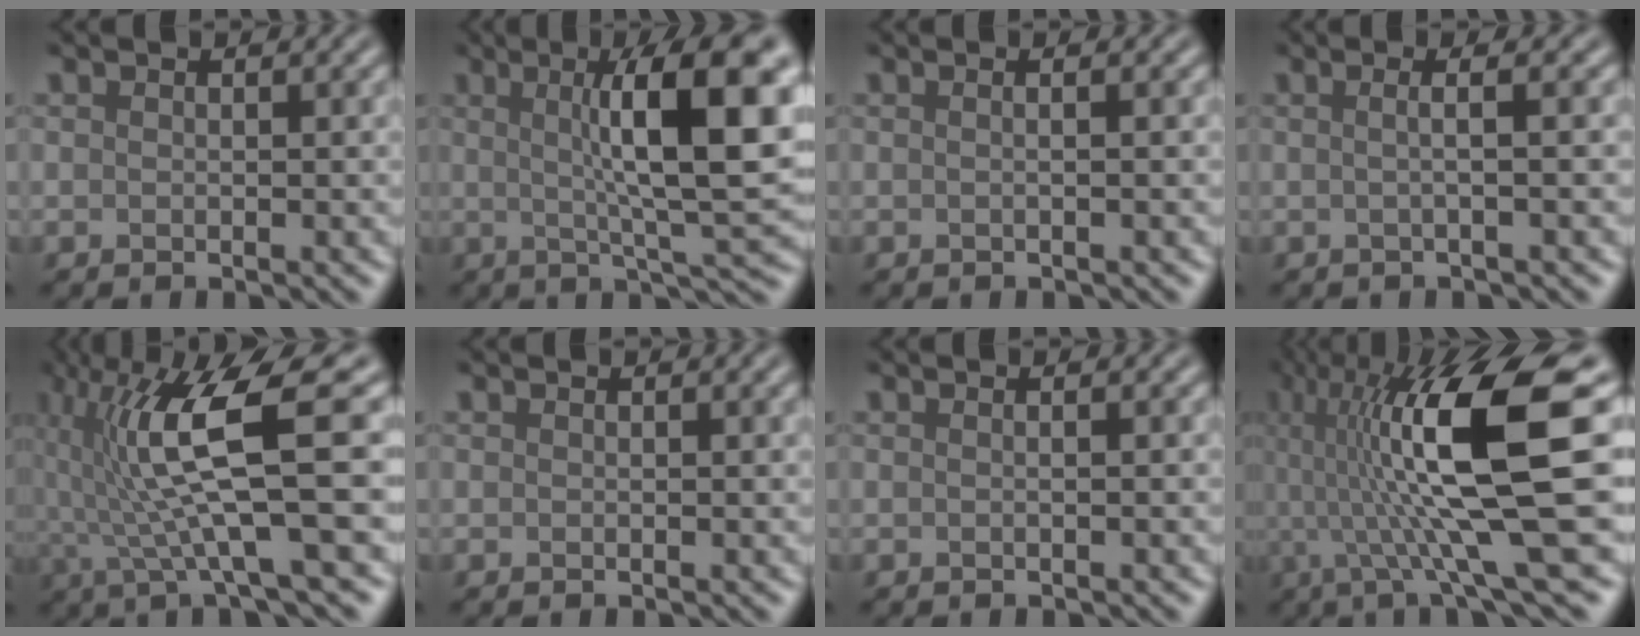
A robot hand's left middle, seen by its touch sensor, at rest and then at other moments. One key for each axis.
{"total": 11.0, "fx": 2.2, "fy": 2.1, "fz": 10.6, "tx": -0.131, "ty": 0.010, "tz": 0.035}
{"total": 1.9, "fx": 0.5, "fy": 1.0, "fz": 1.5, "tx": -0.001, "ty": 0.004, "tz": -0.020}
{"total": 2.3, "fx": 0.2, "fy": 0.8, "fz": 2.1, "tx": -0.021, "ty": 0.002, "tz": -0.015}
{"total": 8.9, "fx": 0.9, "fy": 1.6, "fz": 8.7, "tx": -0.161, "ty": 0.001, "tz": 0.027}
{"total": 0.0}
{"total": 1.3, "fx": 0.3, "fy": 0.7, "fz": 1.0, "tx": 0.002, "ty": -0.003, "tz": -0.013}
{"total": 13.5, "fx": 1.4, "fy": 2.8, "fz": 13.1, "tx": -0.232, "ty": 0.008, "tz": 0.035}